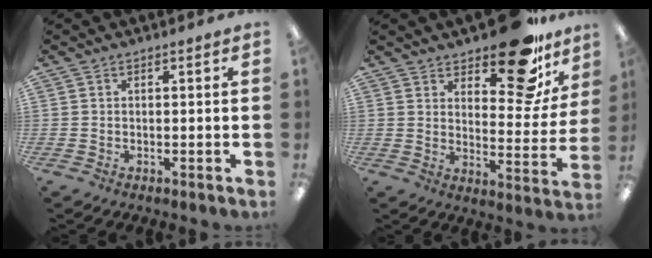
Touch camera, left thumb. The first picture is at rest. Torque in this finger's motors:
{"motor_torque": [1.57, 1.09, 0.85, -0.94, 0.06]}